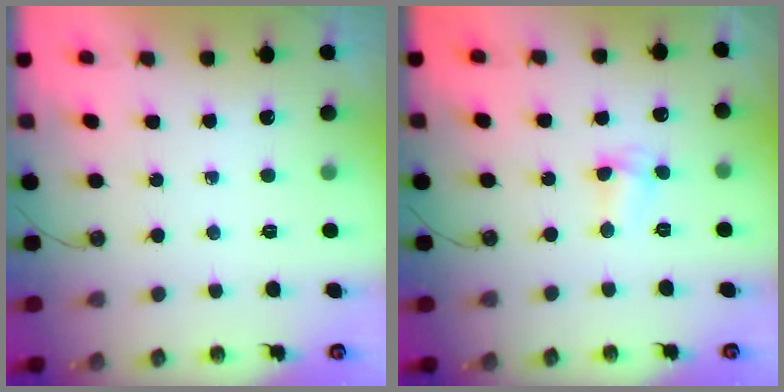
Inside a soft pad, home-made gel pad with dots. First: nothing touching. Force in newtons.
{"total": 3.9, "press": 3.8, "slide": 0.6}